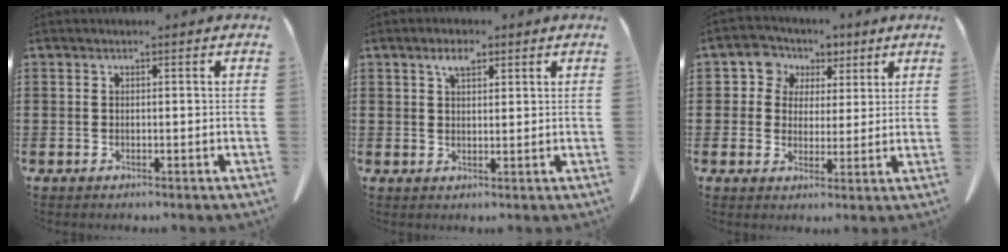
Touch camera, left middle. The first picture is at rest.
{"total": 3.2, "force": [2.0, 1.3, 2.1], "torque": [-0.039, 0.003, 0.033]}
{"total": 5.7, "force": [2.5, 5.0, 0.8], "torque": [-0.050, 0.009, 0.042]}